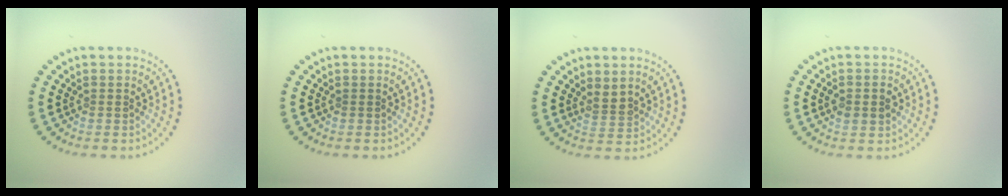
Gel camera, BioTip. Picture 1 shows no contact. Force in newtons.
{"total": 0.0}
{"total": 1.9, "press": 1.5, "slide": 1.2}
{"total": 2.4, "press": 2.4, "slide": 0.1}